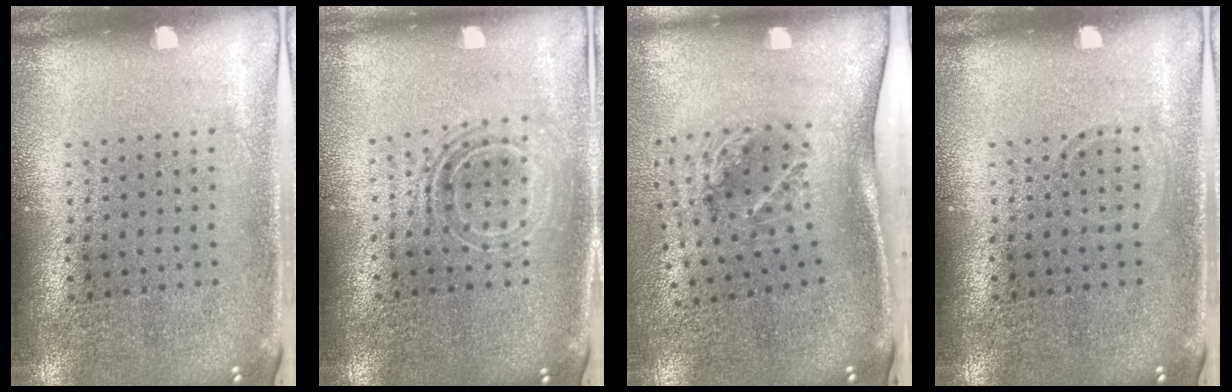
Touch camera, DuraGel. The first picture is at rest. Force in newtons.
{"total": 1.7, "press": 1.3, "slide": 1.0}
{"total": 2.0, "press": 1.3, "slide": 1.6}
{"total": 0.6, "press": 0.5, "slide": 0.2}